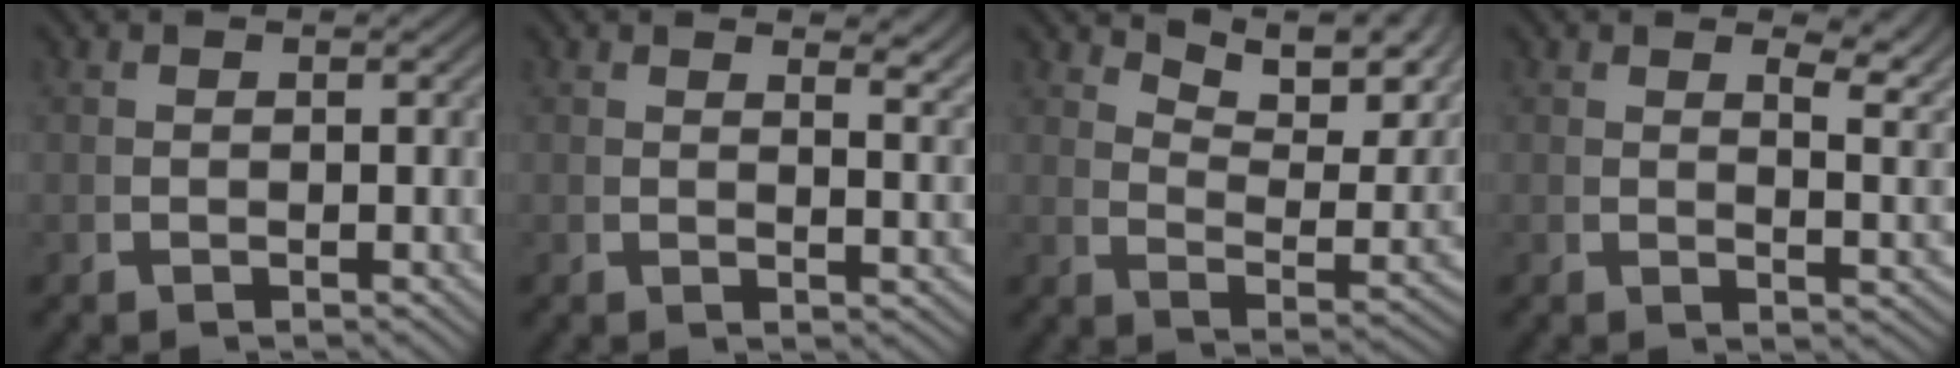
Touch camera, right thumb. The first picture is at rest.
{"total": 2.8, "force": [1.9, 0.9, 1.8], "torque": [-0.016, 0.000, 0.027]}
{"total": 8.8, "force": [5.8, 3.1, 5.9], "torque": [-0.073, 0.015, 0.088]}
{"total": 4.3, "force": [2.4, 1.4, 3.2], "torque": [-0.036, -0.005, 0.037]}